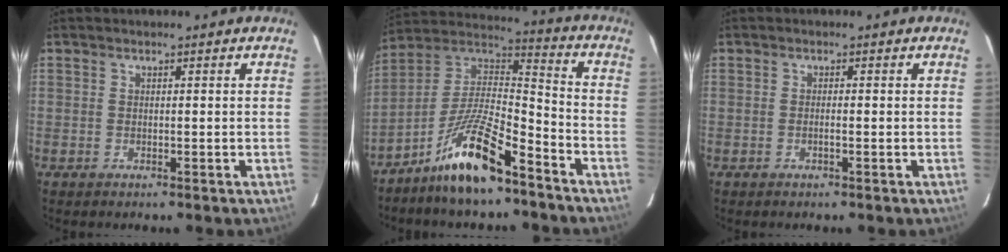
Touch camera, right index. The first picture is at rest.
{"total": 13.6, "force": [-9.4, 2.2, 9.6], "torque": [-0.186, 0.018, -0.168]}
{"total": 0.7, "force": [-0.3, 0.0, 0.6], "torque": [-0.011, 0.002, -0.003]}